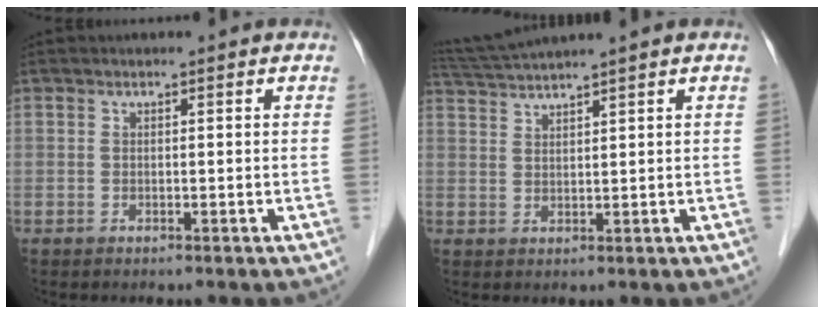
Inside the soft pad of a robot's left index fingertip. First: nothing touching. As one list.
[{"total": 5.3, "force": [4.7, -1.4, 1.8], "torque": [-0.039, 0.016, 0.093]}]